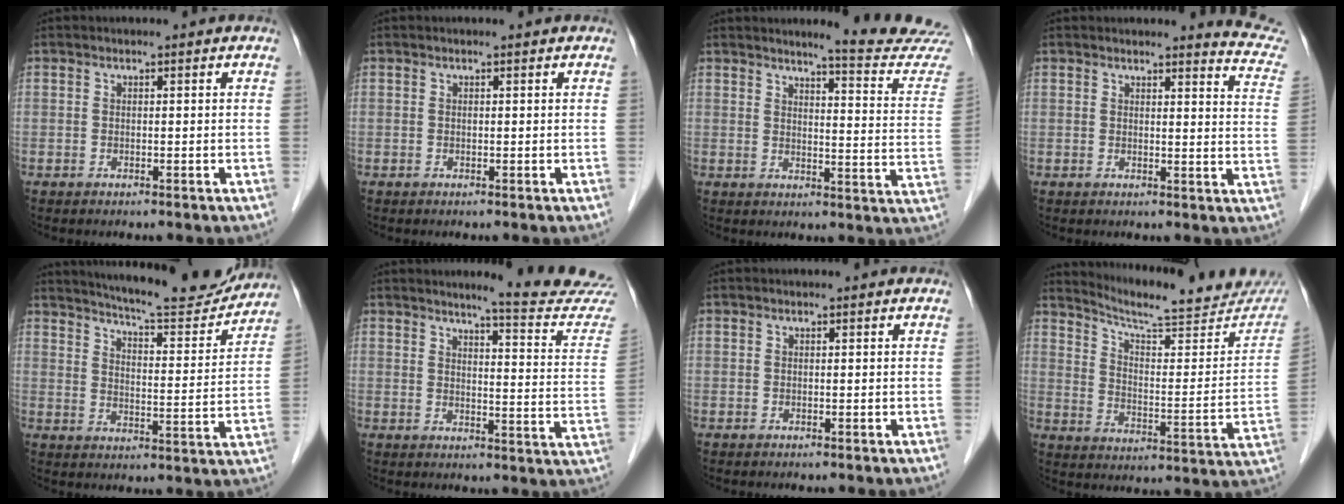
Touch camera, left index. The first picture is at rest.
{"total": 0.0}
{"total": 14.0, "force": [13.5, -1.2, 3.3], "torque": [-0.036, -0.112, 0.139]}
{"total": 7.7, "force": [7.7, -0.2, 0.5], "torque": [0.004, -0.077, 0.055]}
{"total": 16.3, "force": [15.3, 1.4, 5.2], "torque": [-0.082, -0.034, 0.204]}
{"total": 14.6, "force": [13.9, -1.1, 4.0], "torque": [-0.045, -0.106, 0.147]}
{"total": 0.0}
{"total": 20.0, "force": [18.4, 2.4, 7.3], "torque": [-0.103, -0.055, 0.243]}